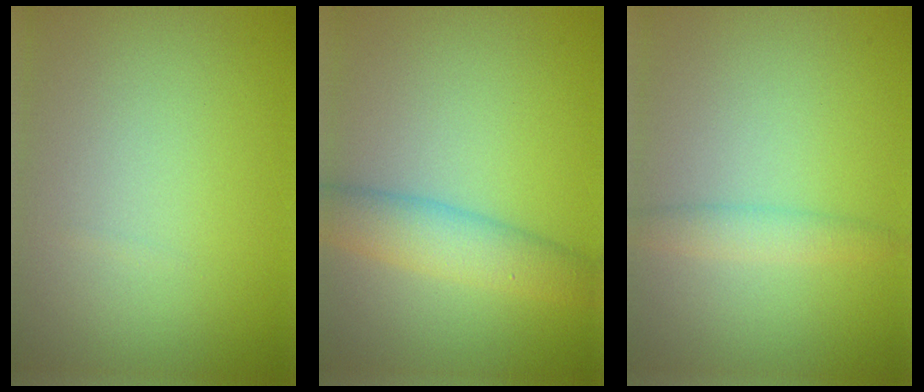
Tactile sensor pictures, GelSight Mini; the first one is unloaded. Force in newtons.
{"total": 4.1, "press": 4.0, "slide": 0.4}
{"total": 1.7, "press": 1.7, "slide": 0.1}